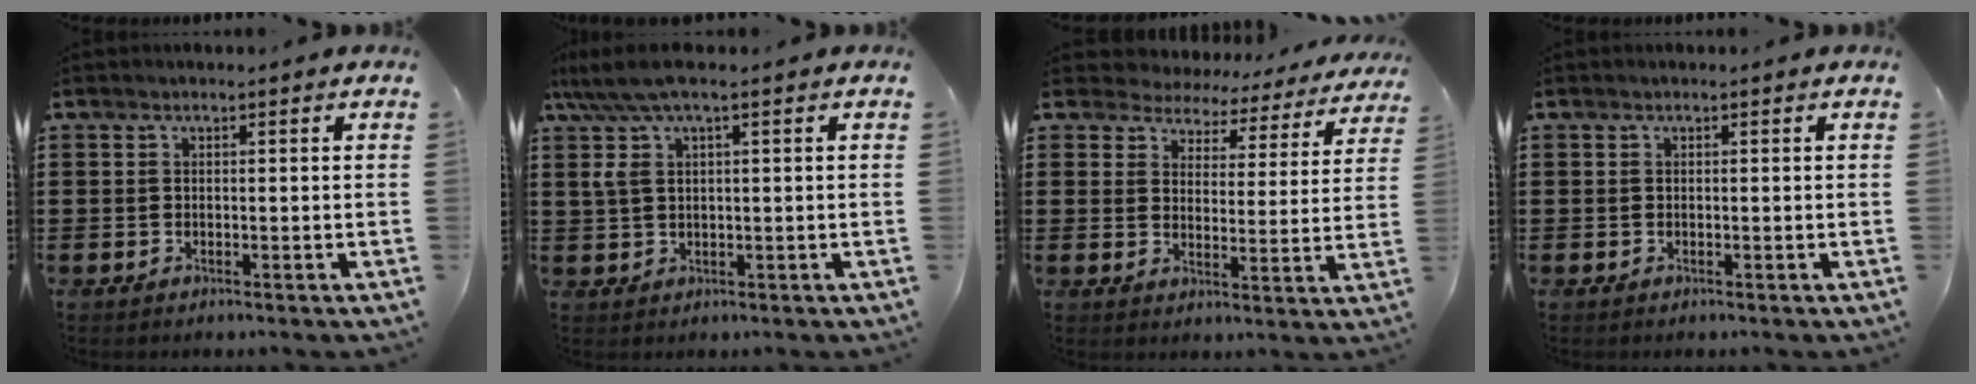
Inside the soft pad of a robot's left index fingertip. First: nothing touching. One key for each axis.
{"total": 5.2, "fx": 1.9, "fy": 1.5, "fz": 4.6, "tx": -0.115, "ty": 0.001, "tz": 0.026}
{"total": 4.6, "fx": 4.4, "fy": 1.3, "fz": -0.2, "tx": -0.024, "ty": -0.028, "tz": 0.074}
{"total": 0.0}